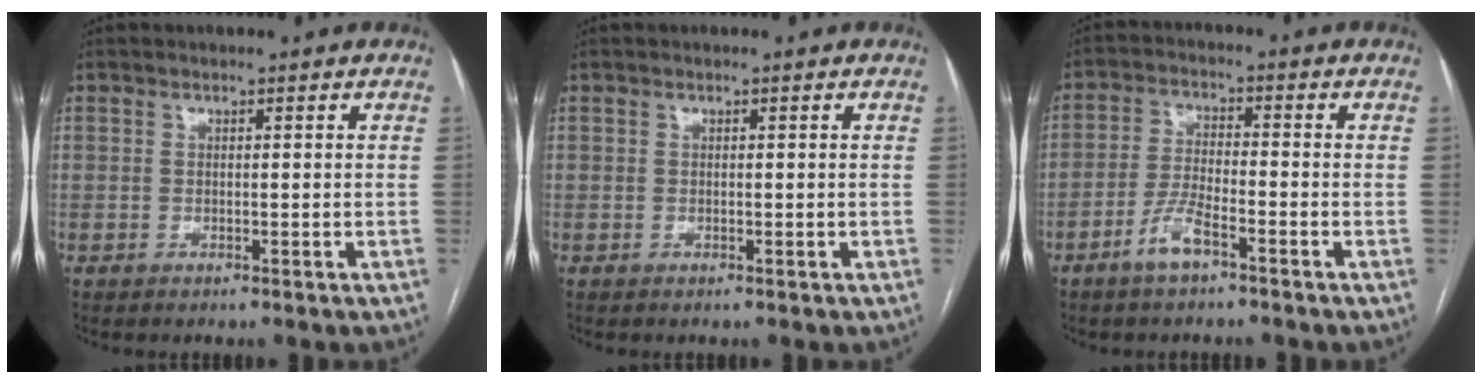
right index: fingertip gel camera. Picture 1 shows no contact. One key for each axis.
{"total": 0.0}
{"total": 5.3, "fx": -3.4, "fy": 1.1, "fz": 3.9, "tx": -0.087, "ty": 0.001, "tz": -0.067}